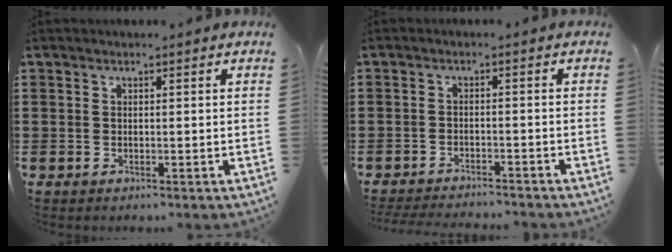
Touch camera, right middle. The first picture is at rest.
{"total": 2.5, "force": [-2.5, 0.0, 0.2], "torque": [-0.005, -0.001, -0.052]}